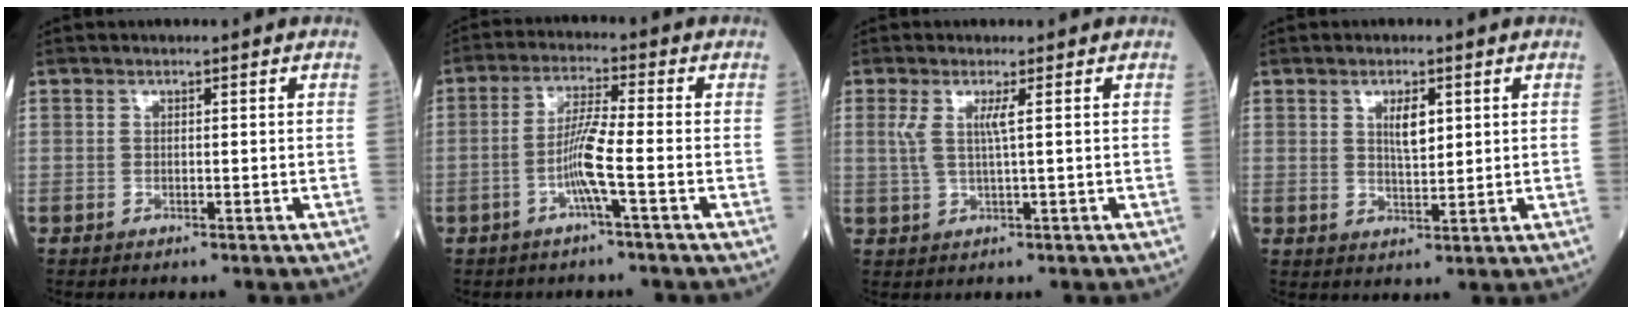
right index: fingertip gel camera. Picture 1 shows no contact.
{"total": 6.0, "force": [-2.1, -0.6, 5.6], "torque": [-0.114, 0.003, -0.043]}
{"total": 3.0, "force": [0.8, -0.2, 2.9], "torque": [-0.069, 0.004, 0.017]}
{"total": 3.6, "force": [1.4, 1.2, 3.1], "torque": [-0.055, -0.002, 0.024]}